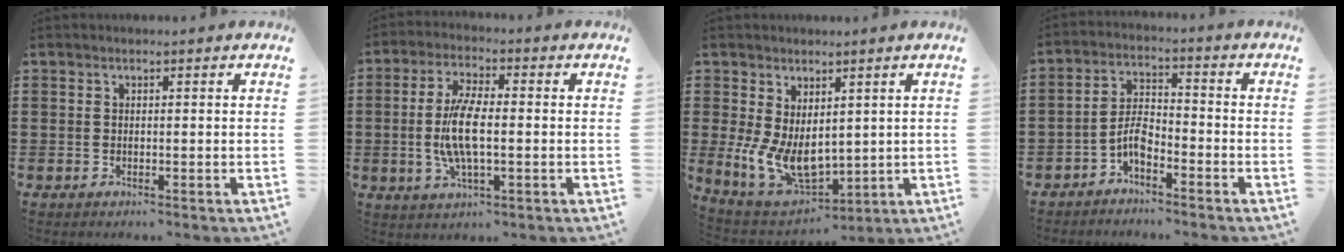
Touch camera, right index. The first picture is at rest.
{"total": 8.1, "force": [-0.8, 2.8, 7.6], "torque": [-0.167, -0.005, -0.023]}
{"total": 8.3, "force": [0.7, 5.2, 6.4], "torque": [-0.146, -0.005, 0.022]}
{"total": 4.5, "force": [-2.9, 1.7, 2.9], "torque": [-0.074, 0.004, -0.063]}